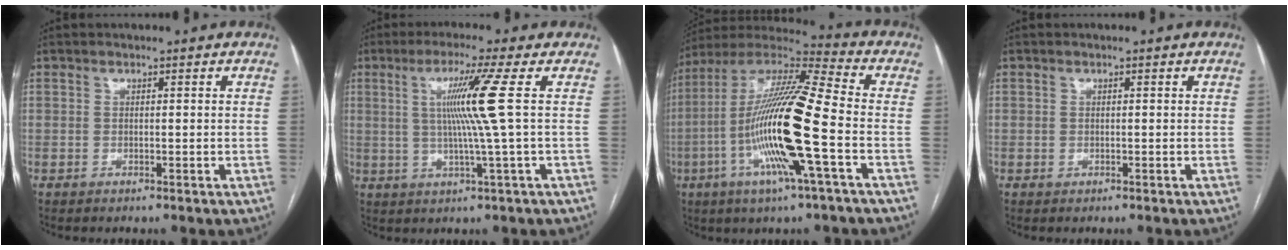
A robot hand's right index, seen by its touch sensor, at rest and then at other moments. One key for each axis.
{"total": 8.5, "fx": 1.4, "fy": -2.6, "fz": 8.0, "tx": -0.146, "ty": 0.000, "tz": 0.037}
{"total": 19.5, "fx": -4.7, "fy": 0.6, "fz": 18.9, "tx": -0.375, "ty": -0.009, "tz": -0.097}
{"total": 0.6, "fx": 0.0, "fy": 0.6, "fz": 0.1, "tx": 0.000, "ty": 0.004, "tz": -0.001}